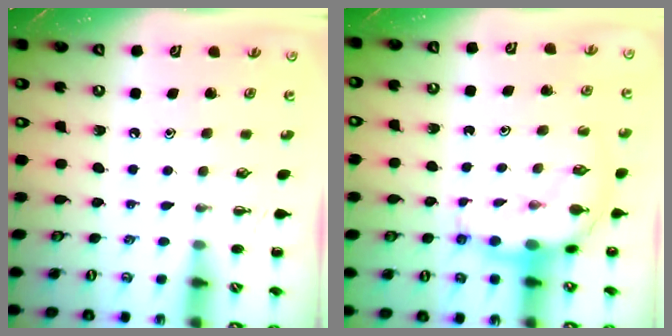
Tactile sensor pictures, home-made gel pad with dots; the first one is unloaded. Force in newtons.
{"total": 9.5, "press": 9.4, "slide": 1.6}